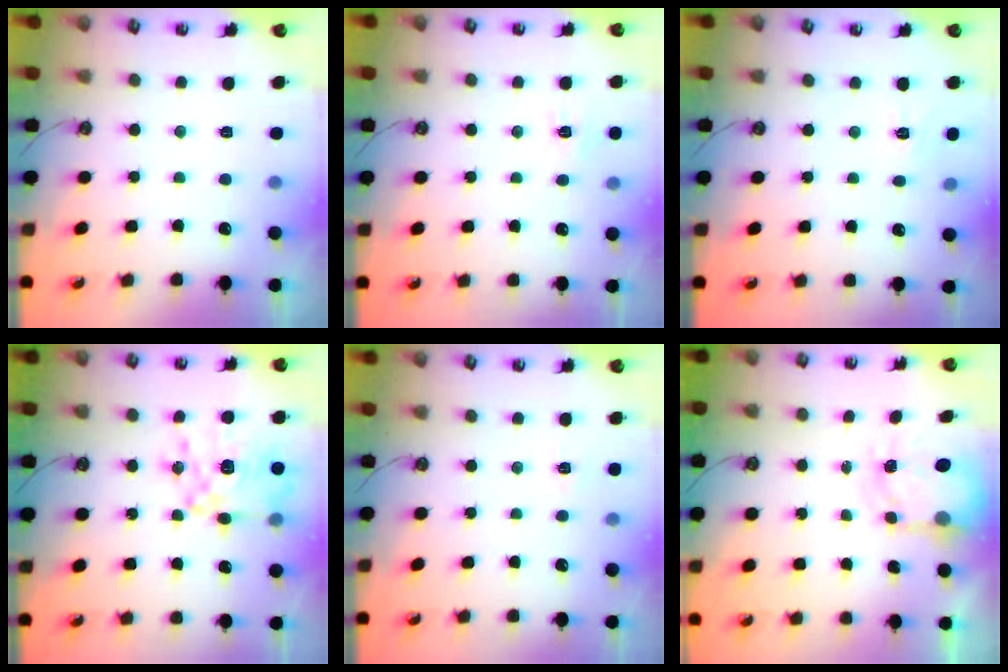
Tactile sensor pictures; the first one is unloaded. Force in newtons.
{"total": 6.6, "press": 6.6, "slide": 0.6}
{"total": 4.0, "press": 3.9, "slide": 0.6}
{"total": 15.2, "press": 15.2, "slide": 1.1}
{"total": 4.1, "press": 4.0, "slide": 0.4}
{"total": 4.7, "press": 4.7, "slide": 0.3}